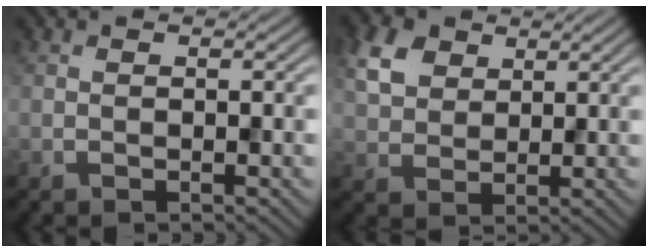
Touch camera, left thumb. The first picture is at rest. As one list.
[{"total": 5.5, "force": [2.6, 3.9, 2.9], "torque": [-0.079, 0.008, 0.052]}]